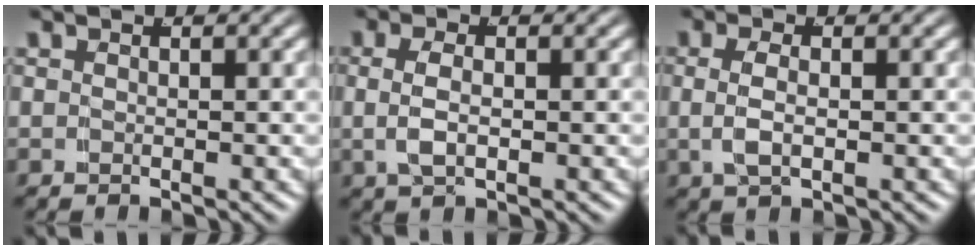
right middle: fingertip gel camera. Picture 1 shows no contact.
{"total": 2.9, "force": [0.2, 1.5, 2.5], "torque": [-0.049, 0.001, 0.002]}
{"total": 2.7, "force": [0.2, 1.3, 2.4], "torque": [-0.049, -0.001, 0.003]}